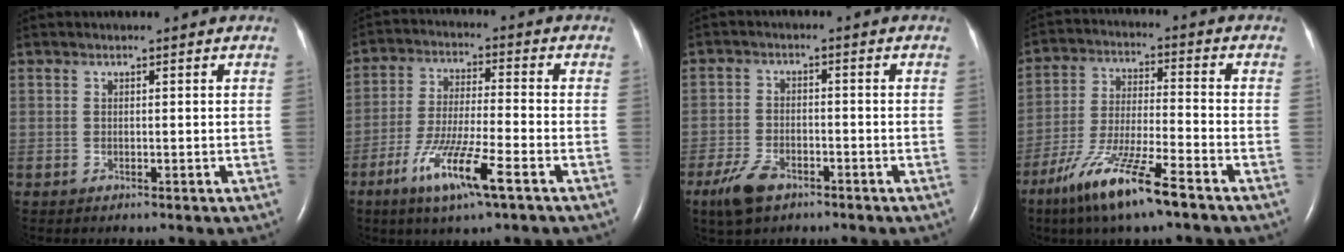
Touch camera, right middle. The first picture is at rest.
{"total": 10.7, "force": [-5.6, 0.7, 9.1], "torque": [-0.182, -0.020, -0.104]}
{"total": 5.7, "force": [-3.8, 2.7, 3.4], "torque": [-0.080, -0.005, -0.066]}
{"total": 12.6, "force": [-8.2, 0.9, 9.5], "torque": [-0.196, -0.031, -0.153]}